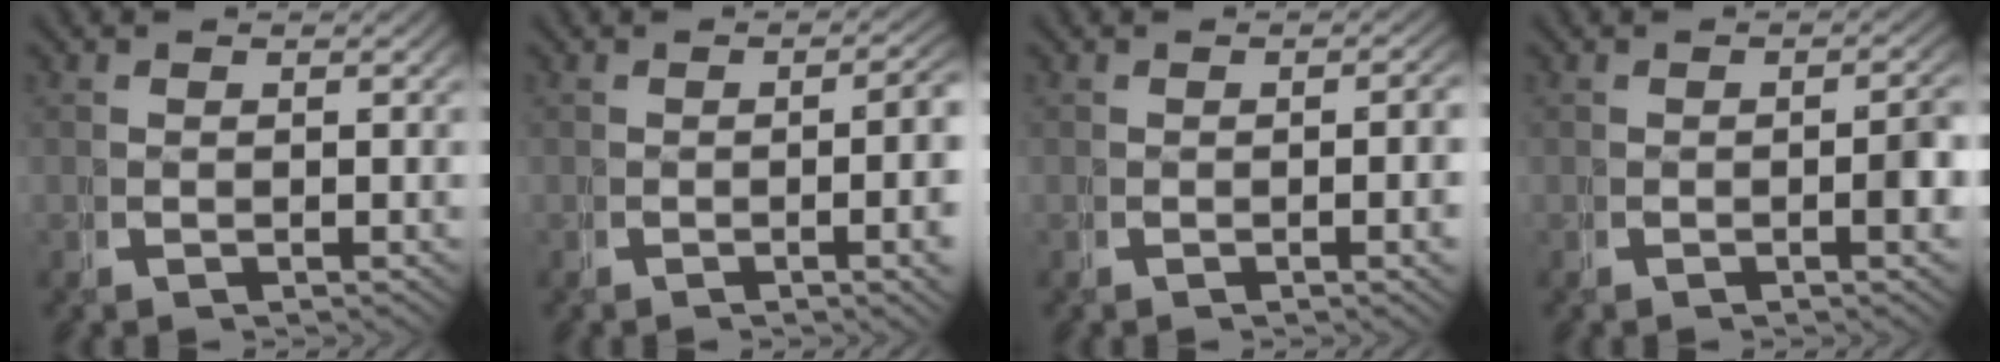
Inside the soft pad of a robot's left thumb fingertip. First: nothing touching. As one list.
[{"total": 4.7, "force": [-0.7, 1.0, 4.5], "torque": [-0.060, 0.002, -0.010]}, {"total": 2.4, "force": [-0.4, 0.2, 2.3], "torque": [-0.037, 0.003, -0.005]}, {"total": 2.7, "force": [-0.3, 0.4, 2.6], "torque": [-0.035, 0.002, -0.007]}]